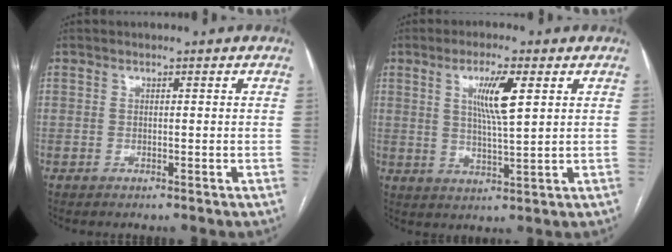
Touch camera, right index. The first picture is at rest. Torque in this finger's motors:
{"motor_torque": [0.33, 0.04, 0.18, 0.13]}